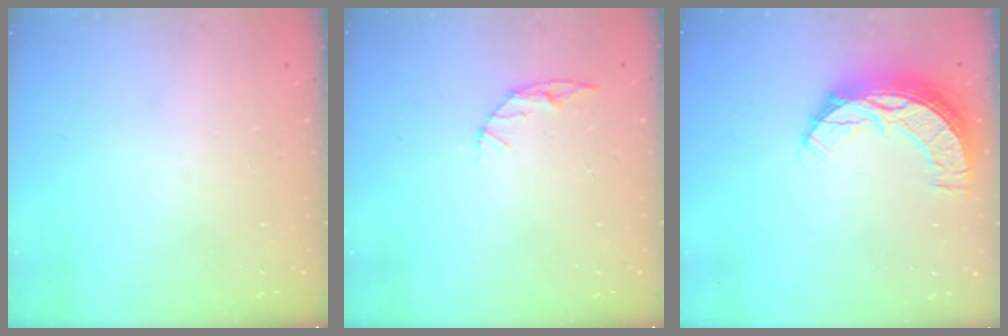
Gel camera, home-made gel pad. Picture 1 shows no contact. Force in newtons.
{"total": 5.0, "press": 5.0, "slide": 0.4}
{"total": 10.4, "press": 10.3, "slide": 0.9}